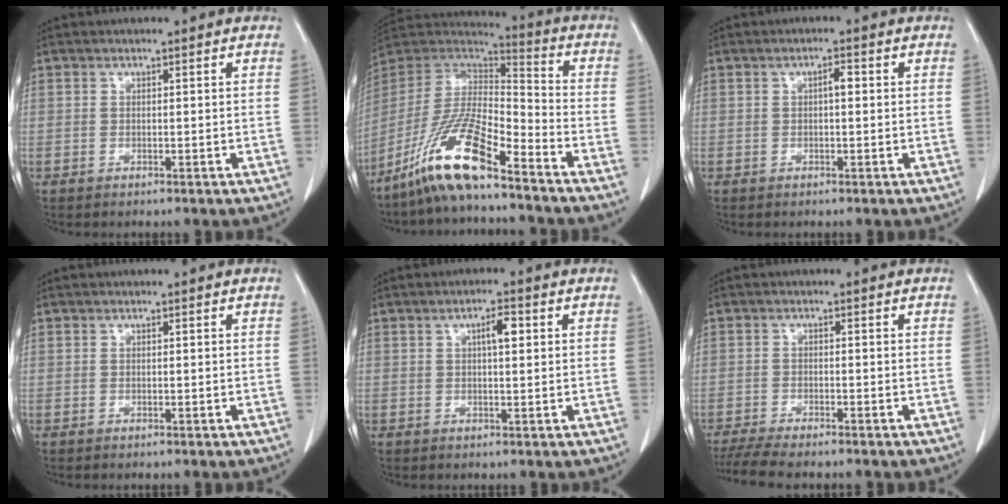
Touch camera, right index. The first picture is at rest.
{"total": 14.9, "force": [-10.4, 1.9, 10.4], "torque": [-0.210, -0.009, -0.194]}
{"total": 1.6, "force": [0.2, 0.4, 1.5], "torque": [-0.025, 0.004, 0.002]}
{"total": 0.0}
{"total": 2.9, "force": [0.8, 0.7, 2.7], "torque": [-0.048, 0.005, 0.012]}
{"total": 6.8, "force": [-5.9, 0.5, 3.4], "torque": [-0.051, -0.015, -0.099]}